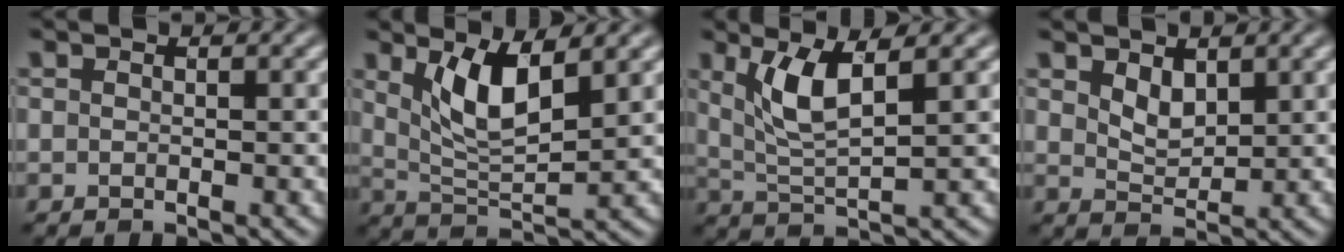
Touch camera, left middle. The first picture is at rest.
{"total": 4.9, "force": [2.0, 1.6, 4.2], "torque": [-0.093, -0.012, 0.044]}
{"total": 4.1, "force": [1.5, 1.1, 3.7], "torque": [-0.086, -0.006, 0.038]}
{"total": 1.9, "force": [1.0, 1.1, 1.2], "torque": [-0.034, -0.008, 0.029]}